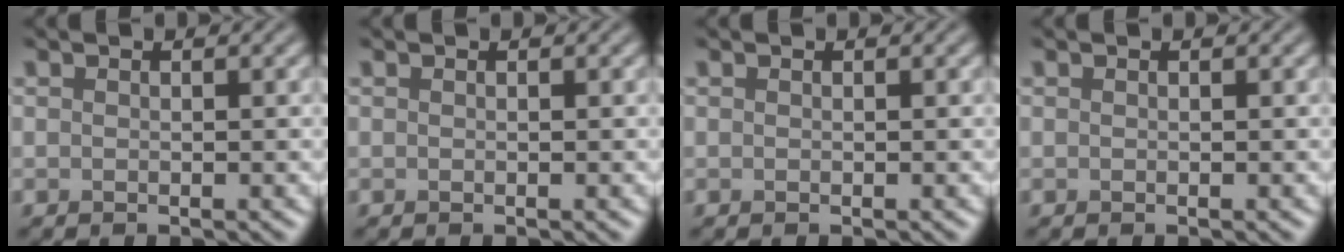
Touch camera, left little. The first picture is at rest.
{"total": 0.0}
{"total": 0.0}
{"total": 0.0}